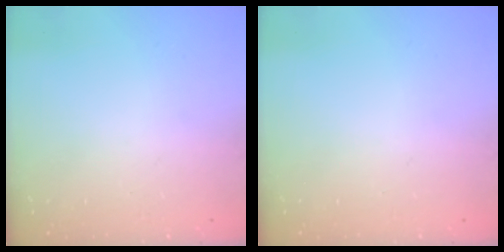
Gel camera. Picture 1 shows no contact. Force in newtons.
{"total": 0.0}